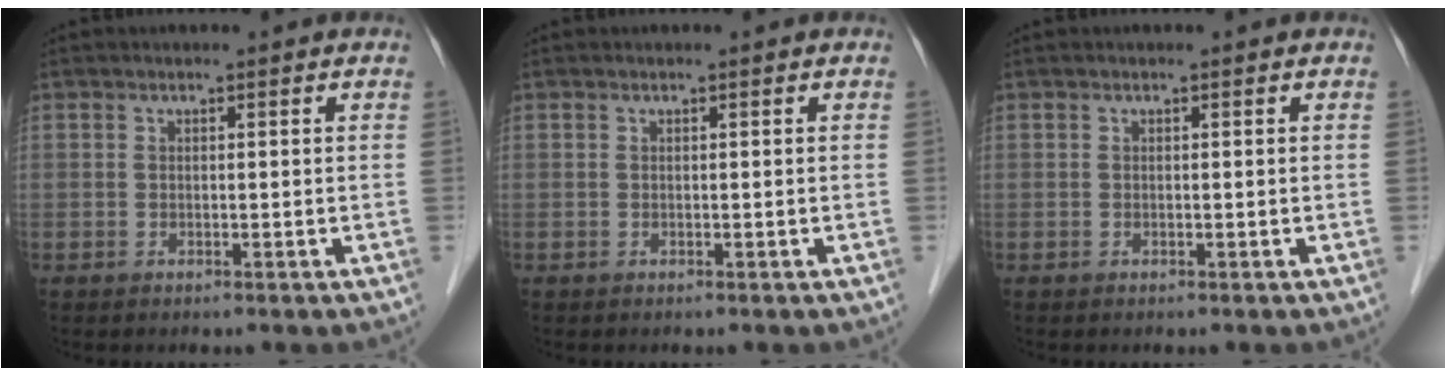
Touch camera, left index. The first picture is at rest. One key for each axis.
{"total": 0.0}
{"total": 0.0}